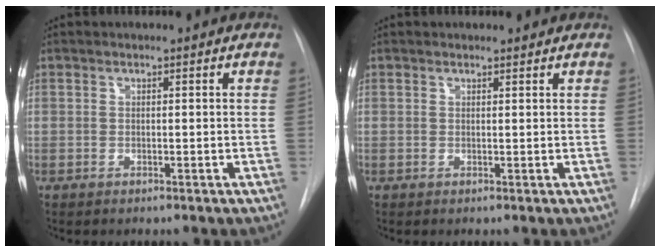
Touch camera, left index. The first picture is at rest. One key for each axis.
{"total": 0.7, "fx": 0.6, "fy": 0.2, "fz": -0.1, "tx": -0.006, "ty": -0.002, "tz": 0.007}